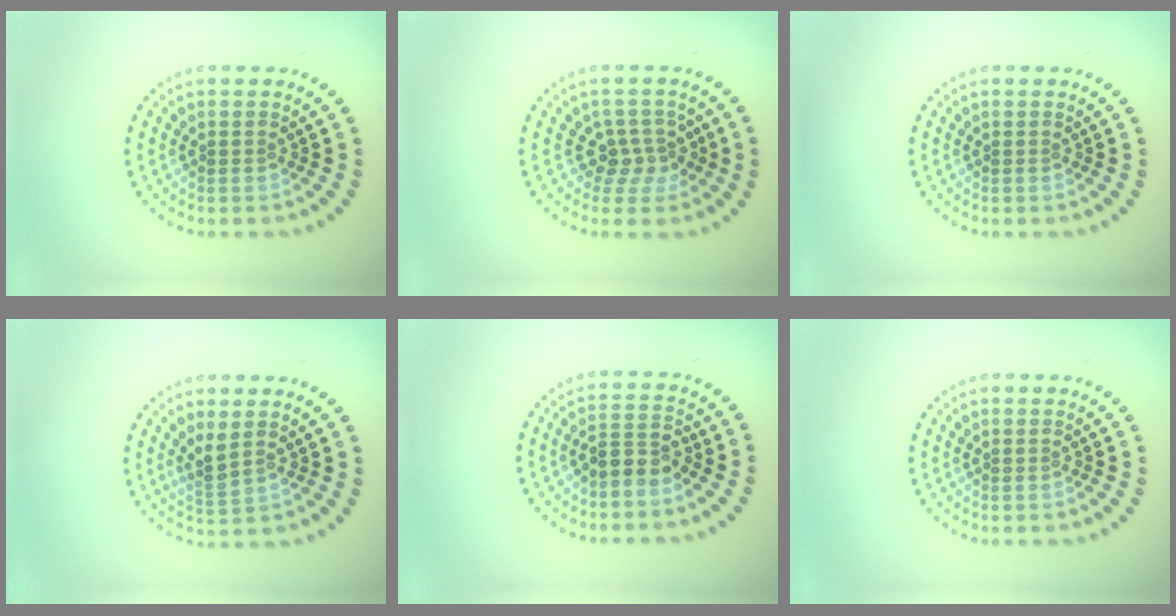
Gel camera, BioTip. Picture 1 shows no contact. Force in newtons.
{"total": 2.6, "press": 2.0, "slide": 1.7}
{"total": 0.0}
{"total": 2.1, "press": 1.6, "slide": 1.3}
{"total": 2.5, "press": 2.2, "slide": 1.2}
{"total": 0.0}